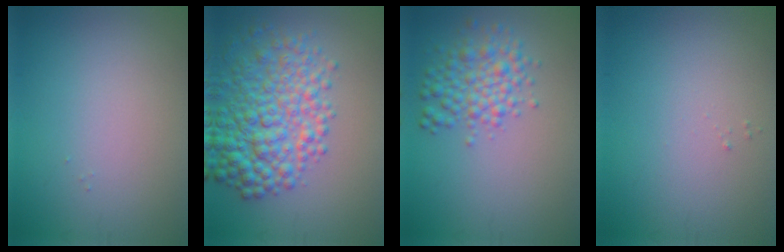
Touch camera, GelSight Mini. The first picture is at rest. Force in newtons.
{"total": 7.1, "press": 7.1, "slide": 0.3}
{"total": 3.6, "press": 3.6, "slide": 0.0}
{"total": 0.0}